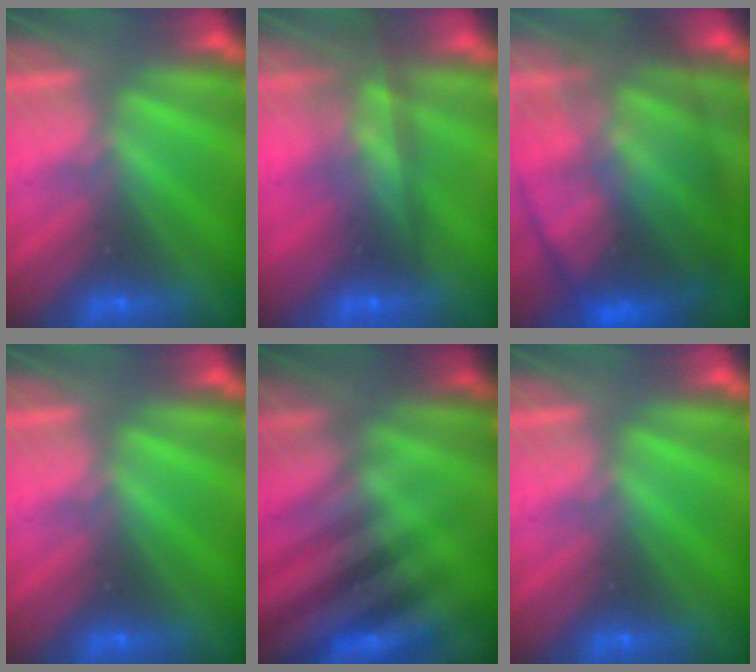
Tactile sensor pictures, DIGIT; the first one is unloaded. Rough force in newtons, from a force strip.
{"total": 7.8}
{"total": 6.9}
{"total": 0.0}
{"total": 2.6}
{"total": 0.0}